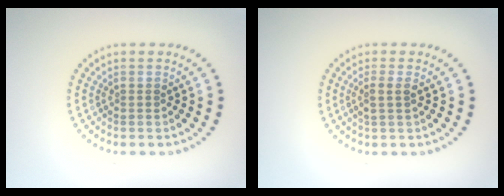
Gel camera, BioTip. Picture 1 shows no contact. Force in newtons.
{"total": 1.5, "press": 1.3, "slide": 0.6}